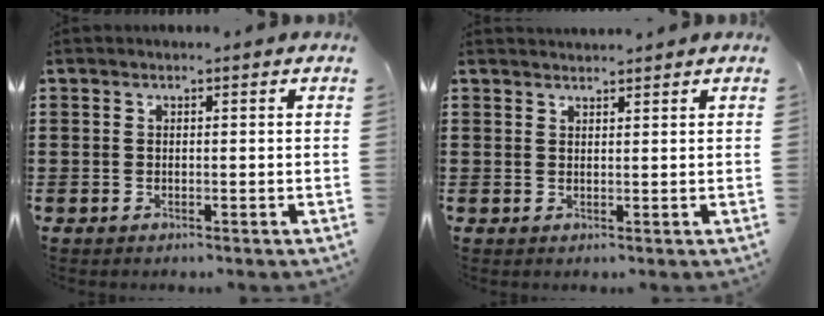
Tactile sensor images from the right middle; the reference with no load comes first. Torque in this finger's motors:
{"motor_torque": [0.00, 0.00, 0.00, 0.00]}